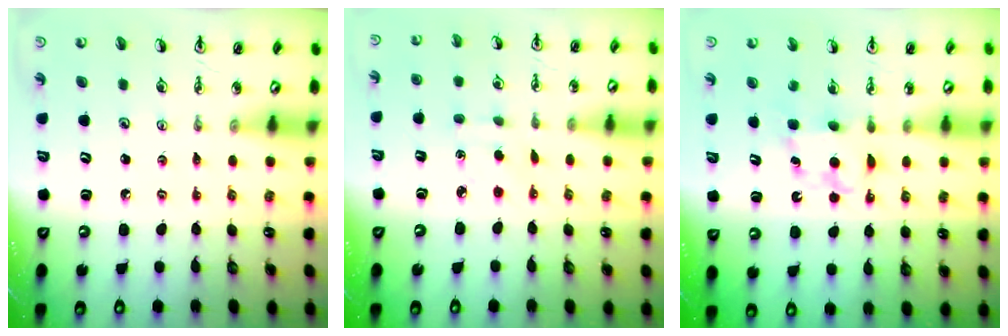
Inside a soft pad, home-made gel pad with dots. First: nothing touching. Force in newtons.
{"total": 2.8, "press": 2.7, "slide": 0.7}
{"total": 6.0, "press": 5.9, "slide": 0.7}